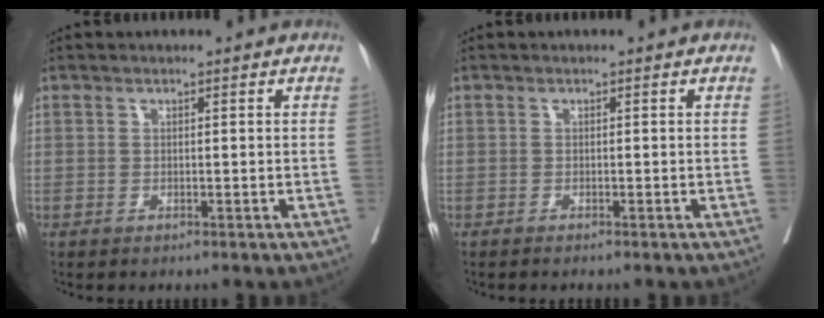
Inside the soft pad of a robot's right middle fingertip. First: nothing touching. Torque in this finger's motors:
{"motor_torque": [0.33, -0.45, 0.05, 0.01]}